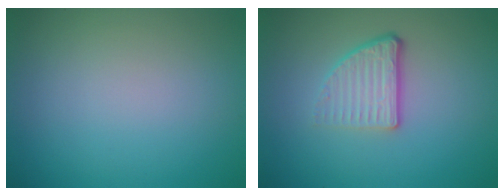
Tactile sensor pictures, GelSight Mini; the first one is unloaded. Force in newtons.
{"total": 3.8, "press": 2.4, "slide": 2.9}